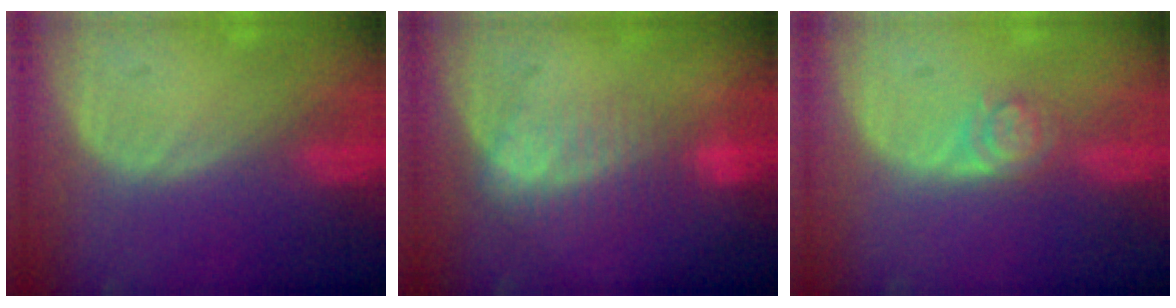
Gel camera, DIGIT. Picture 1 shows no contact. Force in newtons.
{"total": 7.4, "press": 6.3, "slide": 3.8}
{"total": 3.9, "press": 3.5, "slide": 1.8}